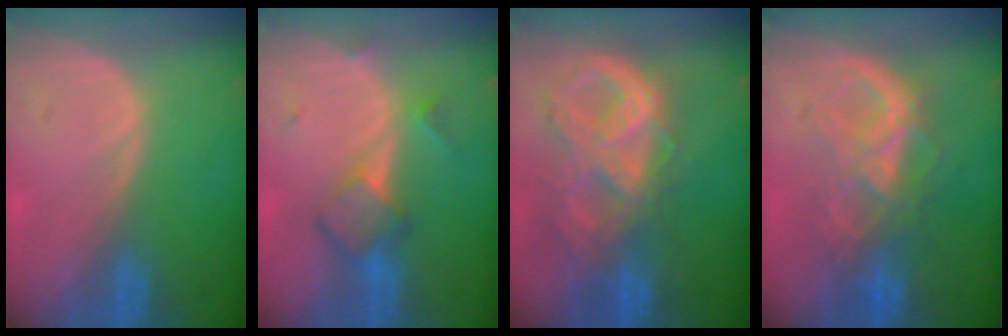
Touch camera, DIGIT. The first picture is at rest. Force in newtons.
{"total": 5.9, "press": 5.1, "slide": 3.0}
{"total": 10.6, "press": 8.9, "slide": 5.7}
{"total": 7.5, "press": 7.3, "slide": 1.6}